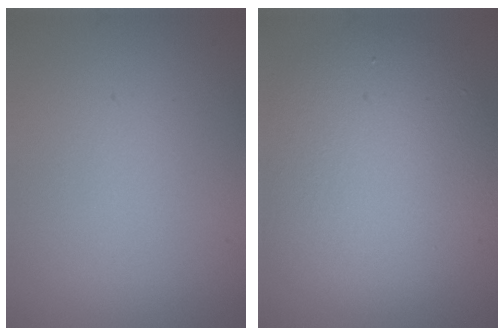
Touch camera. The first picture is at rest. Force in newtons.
{"total": 8.3, "press": 8.3, "slide": 0.6}